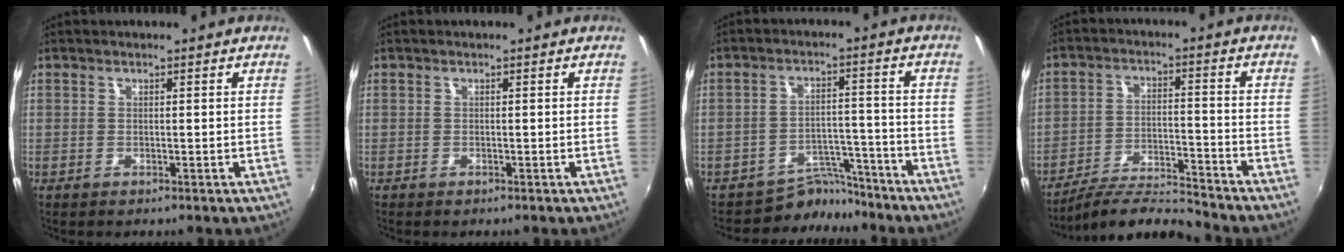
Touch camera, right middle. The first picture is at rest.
{"total": 0.0}
{"total": 6.8, "force": [-6.3, 2.5, -0.1], "torque": [0.001, 0.026, -0.098]}
{"total": 9.5, "force": [-9.3, -0.2, 2.0], "torque": [-0.054, 0.003, -0.165]}